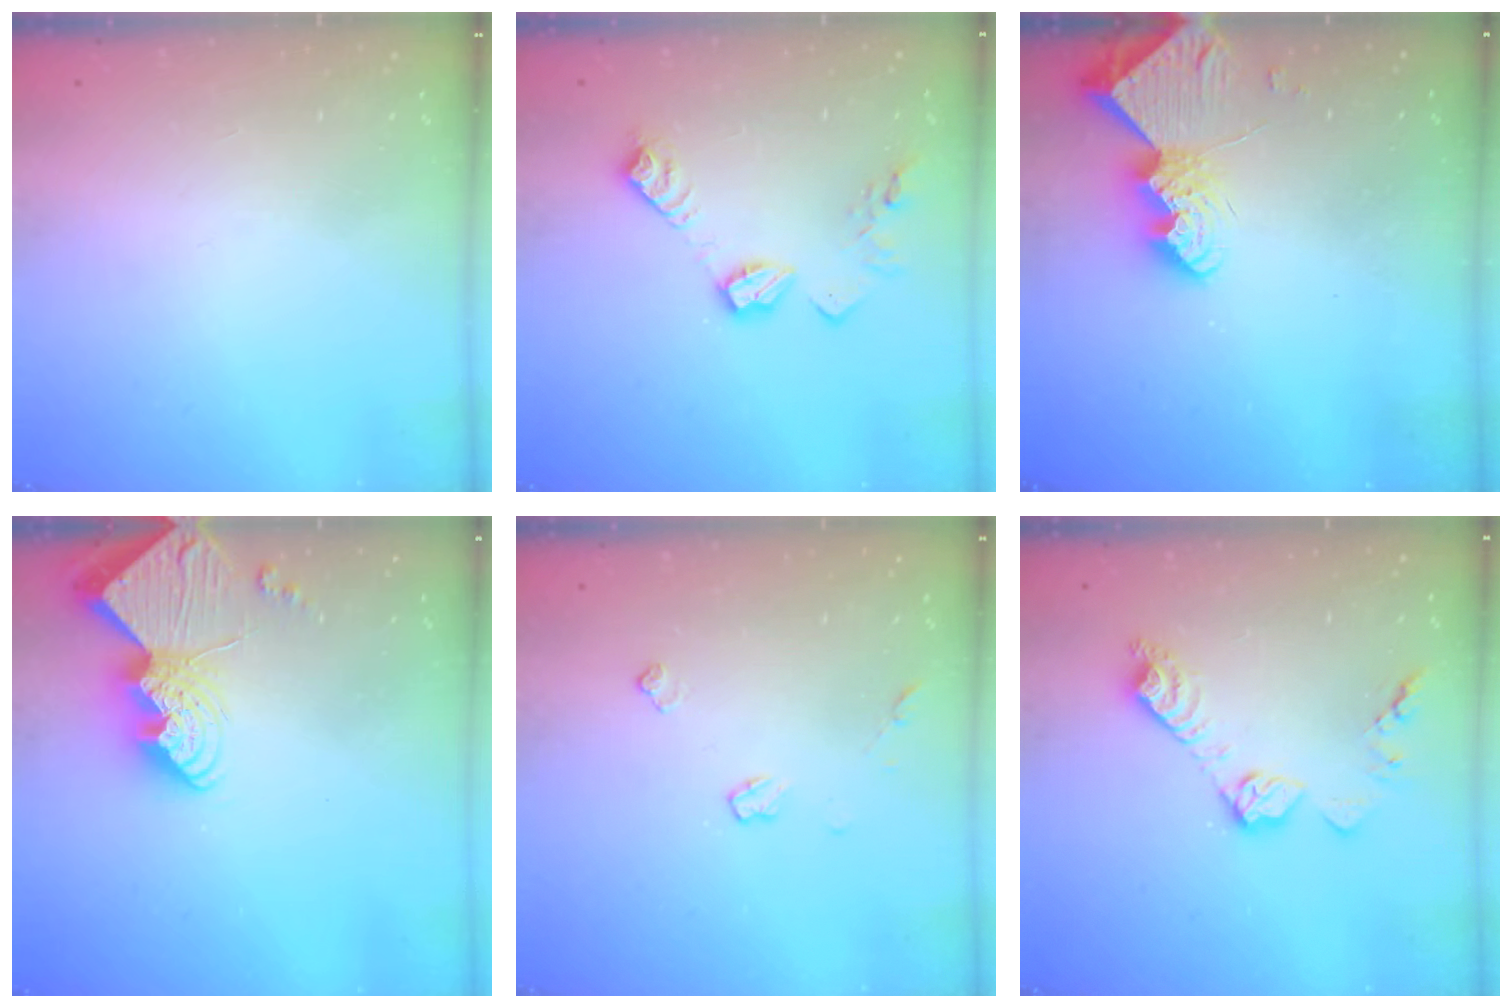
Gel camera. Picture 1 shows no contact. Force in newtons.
{"total": 11.3, "press": 11.3, "slide": 0.6}
{"total": 9.9, "press": 9.8, "slide": 0.9}
{"total": 12.9, "press": 12.9, "slide": 0.8}
{"total": 5.5, "press": 5.4, "slide": 0.7}
{"total": 11.4, "press": 11.4, "slide": 0.5}